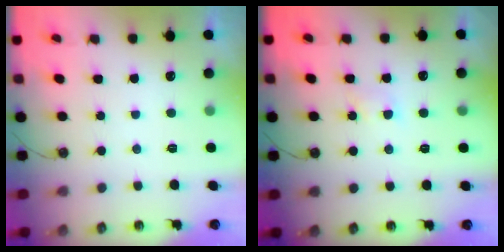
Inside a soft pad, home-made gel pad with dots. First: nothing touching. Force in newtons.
{"total": 4.1, "press": 4.0, "slide": 0.6}